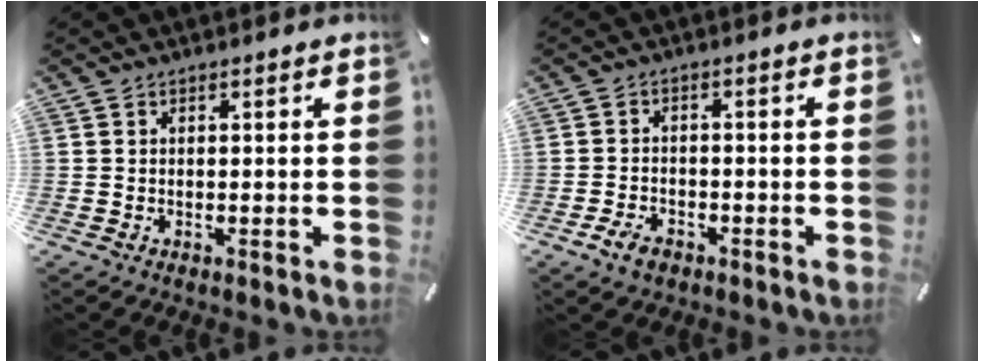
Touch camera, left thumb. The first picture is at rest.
{"total": 4.0, "force": [-2.6, 2.5, 1.7], "torque": [-0.038, 0.012, -0.052]}